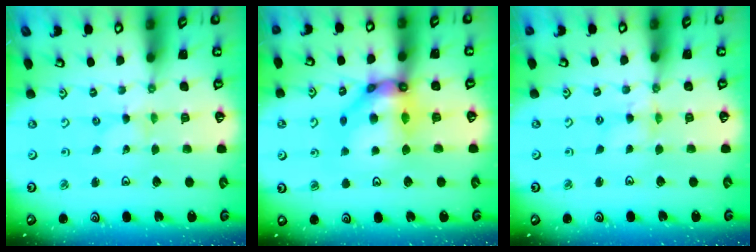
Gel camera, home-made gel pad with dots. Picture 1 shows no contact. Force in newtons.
{"total": 13.9, "press": 13.8, "slide": 1.4}
{"total": 3.2, "press": 3.2, "slide": 0.3}